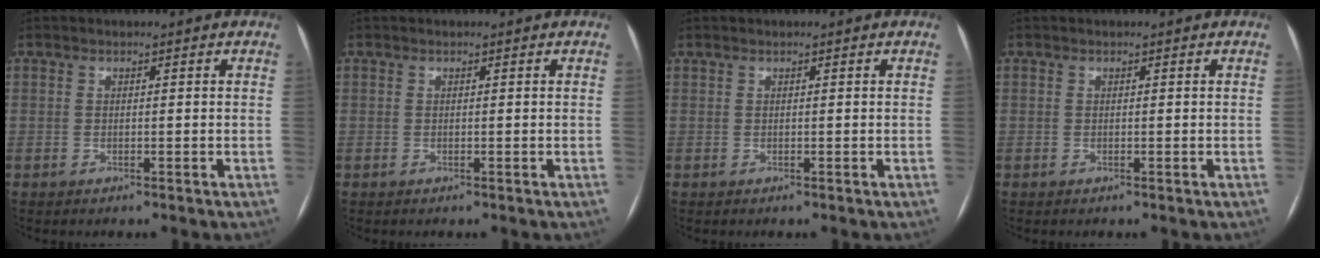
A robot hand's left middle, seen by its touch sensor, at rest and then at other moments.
{"total": 0.0}
{"total": 0.0}
{"total": 0.0}